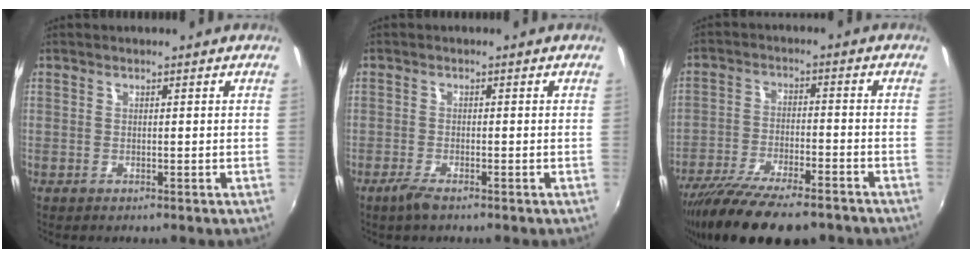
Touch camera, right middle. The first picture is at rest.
{"total": 2.7, "force": [-2.0, 0.4, 1.8], "torque": [-0.046, -0.005, -0.040]}
{"total": 17.2, "force": [-13.8, 4.3, 9.4], "torque": [-0.187, -0.043, -0.225]}